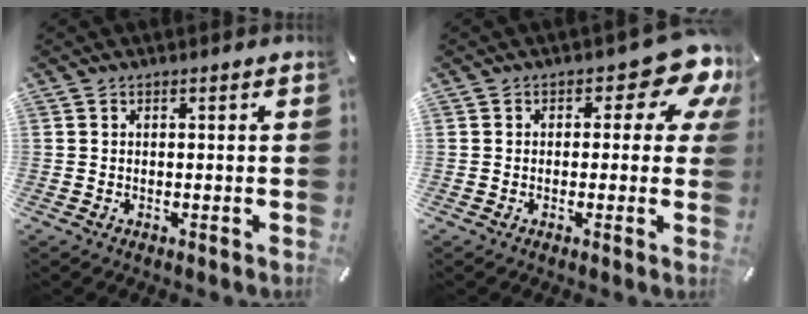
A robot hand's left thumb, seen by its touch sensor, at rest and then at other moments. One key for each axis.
{"total": 10.1, "fx": 4.5, "fy": 4.7, "fz": 7.7, "tx": -0.087, "ty": -0.024, "tz": 0.072}